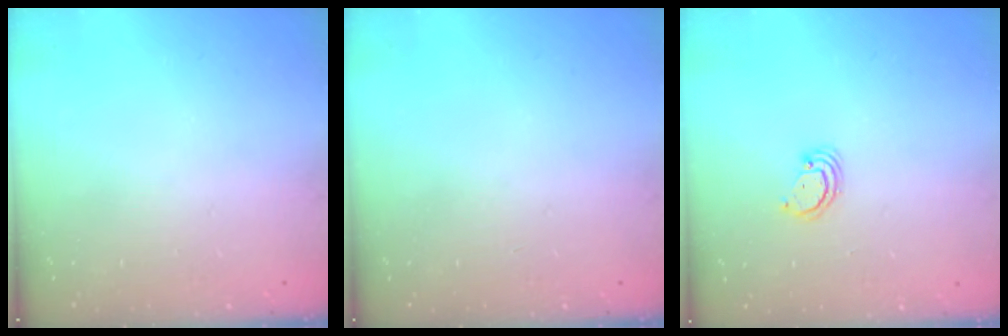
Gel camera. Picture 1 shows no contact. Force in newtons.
{"total": 0.0}
{"total": 2.4, "press": 2.4, "slide": 0.2}